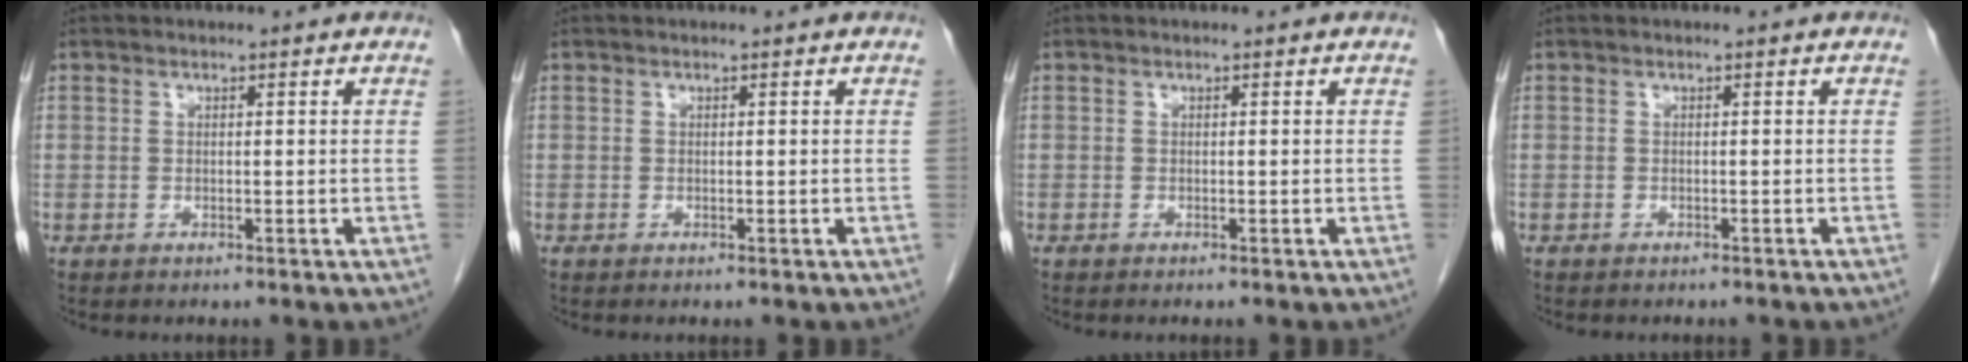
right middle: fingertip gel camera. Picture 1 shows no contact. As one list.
[{"total": 0.0}, {"total": 0.0}, {"total": 2.1, "force": [-1.9, 0.7, 0.7], "torque": [-0.018, -0.004, -0.020]}]